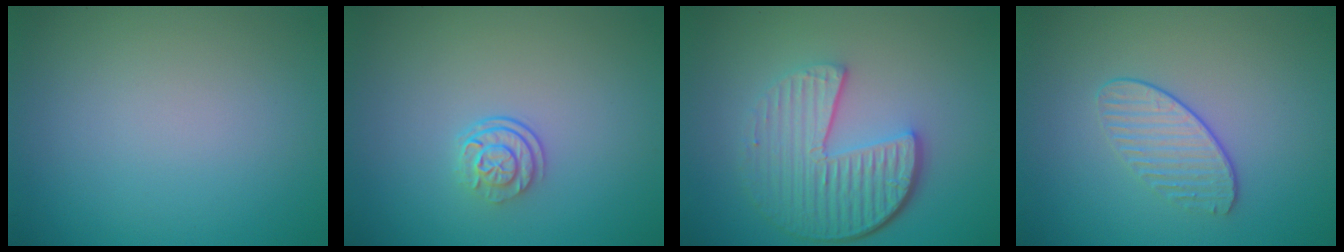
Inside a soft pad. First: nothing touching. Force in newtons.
{"total": 2.4, "press": 1.7, "slide": 1.6}
{"total": 6.3, "press": 4.5, "slide": 4.4}
{"total": 1.9, "press": 1.5, "slide": 1.2}